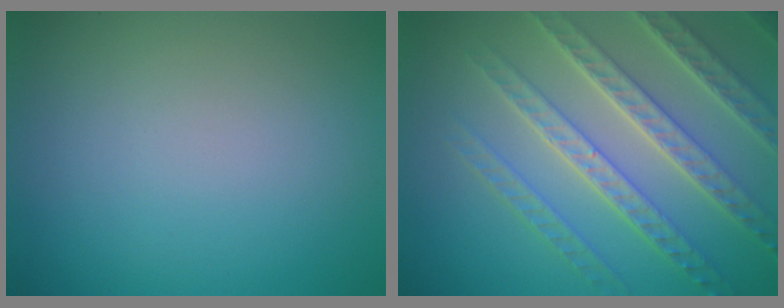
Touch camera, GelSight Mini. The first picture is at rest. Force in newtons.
{"total": 7.5, "press": 5.6, "slide": 5.0}